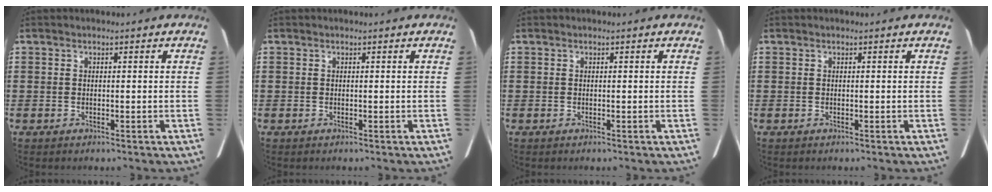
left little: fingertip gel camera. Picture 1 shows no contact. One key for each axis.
{"total": 0.0}
{"total": 0.0}
{"total": 0.0}